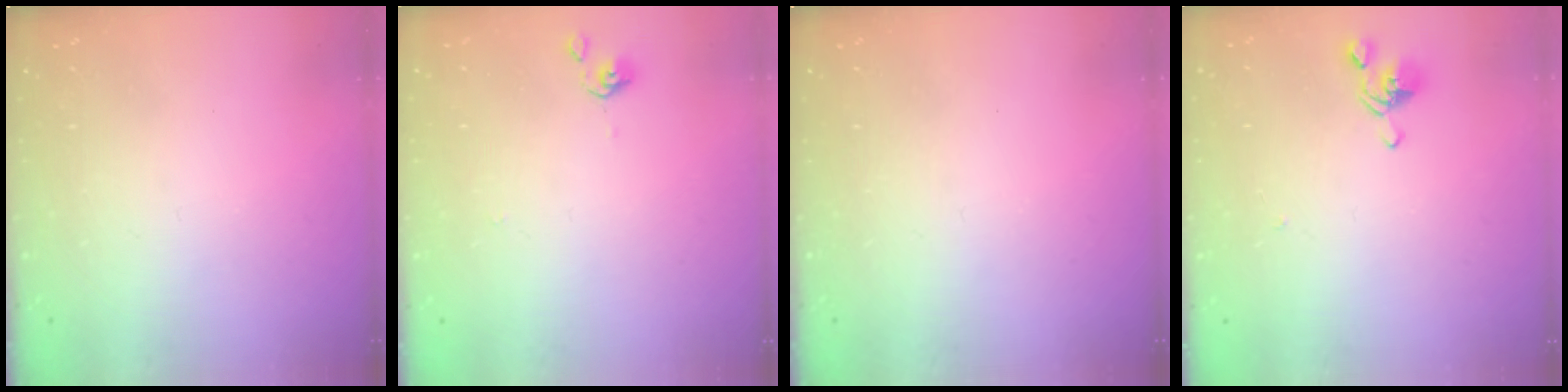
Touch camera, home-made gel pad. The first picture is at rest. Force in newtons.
{"total": 0.0}
{"total": 0.0}
{"total": 2.5, "press": 2.3, "slide": 0.9}